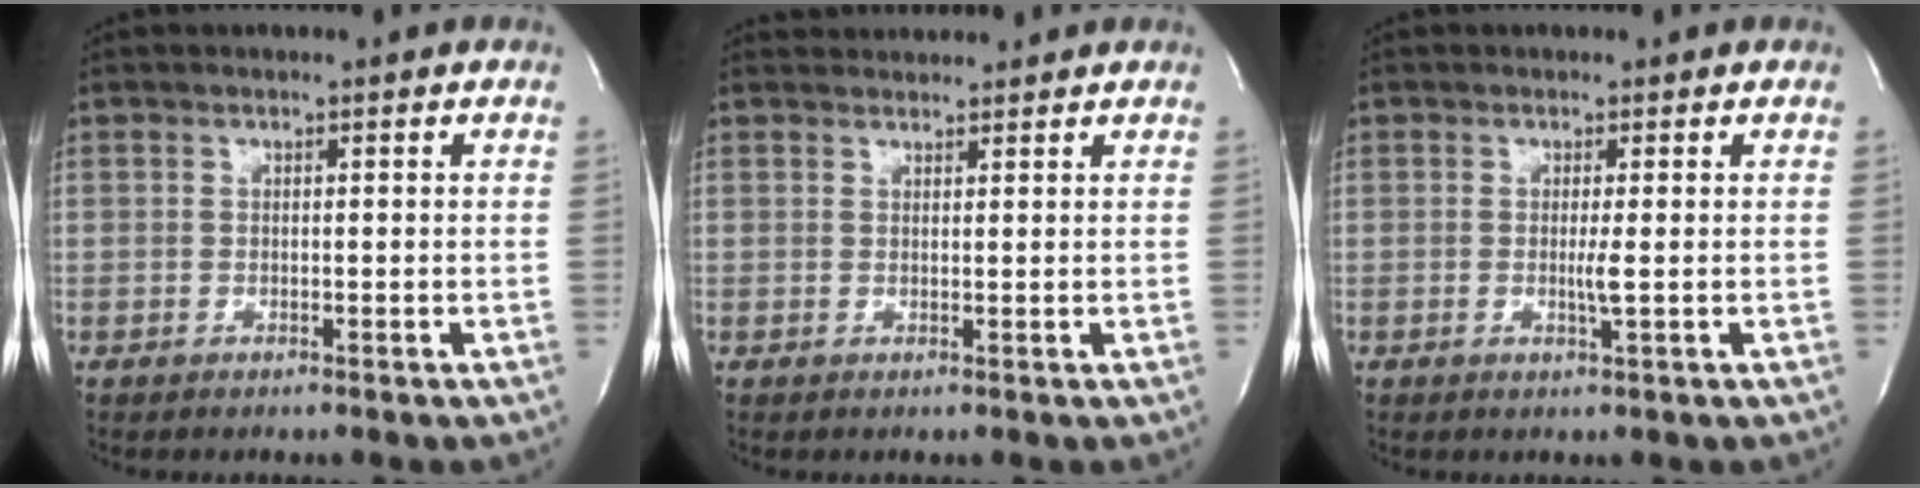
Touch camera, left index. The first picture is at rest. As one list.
[{"total": 2.6, "force": [2.6, 0.5, -0.3], "torque": [-0.002, 0.021, 0.041]}, {"total": 1.6, "force": [-0.3, -0.3, 1.5], "torque": [-0.033, -0.008, -0.005]}]